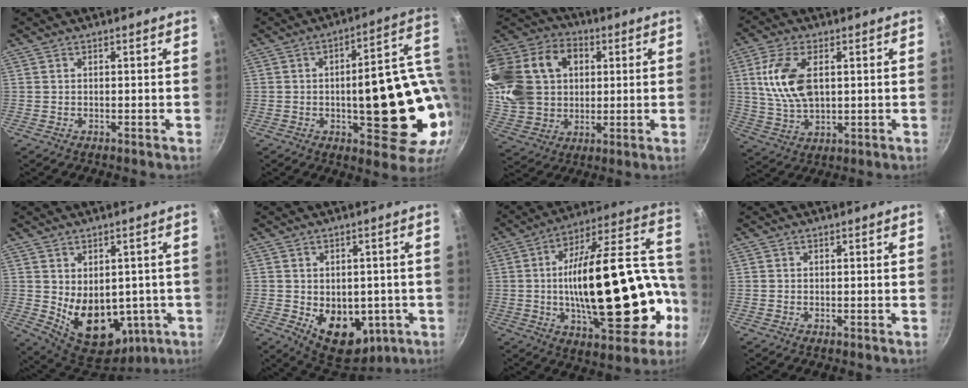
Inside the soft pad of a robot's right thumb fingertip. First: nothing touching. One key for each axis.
{"total": 21.5, "fx": 0.3, "fy": 8.0, "fz": 20.0, "tx": -0.238, "ty": -0.001, "tz": 0.008}
{"total": 26.7, "fx": 5.5, "fy": 20.5, "fz": 16.2, "tx": -0.333, "ty": 0.026, "tz": 0.107}
{"total": 11.9, "fx": 2.4, "fy": 6.6, "fz": 9.6, "tx": -0.182, "ty": -0.006, "tz": 0.048}
{"total": 15.3, "fx": -1.5, "fy": 10.8, "fz": 10.8, "tx": -0.132, "ty": -0.020, "tz": 0.013}
{"total": 12.9, "fx": -2.9, "fy": 8.9, "fz": 8.9, "tx": -0.084, "ty": -0.013, "tz": -0.018}
{"total": 32.3, "fx": -4.7, "fy": 14.4, "fz": 28.6, "tx": -0.421, "ty": 0.042, "tz": -0.053}
{"total": 0.0}